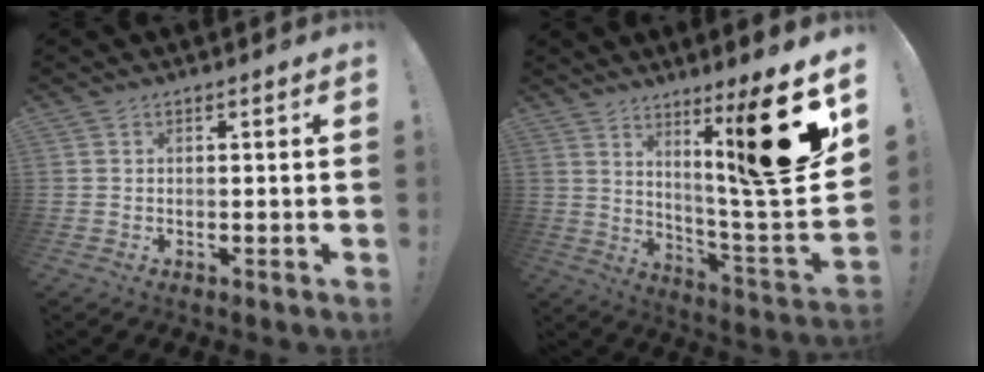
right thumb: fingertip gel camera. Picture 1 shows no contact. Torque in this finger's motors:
{"motor_torque": [0.37, 1.41, 0.85, 0.22, 0.55]}